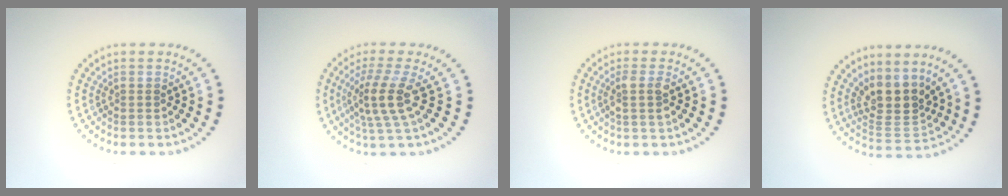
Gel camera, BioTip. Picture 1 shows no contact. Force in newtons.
{"total": 3.6, "press": 2.8, "slide": 2.2}
{"total": 1.8, "press": 1.5, "slide": 0.9}
{"total": 4.0, "press": 3.3, "slide": 2.2}